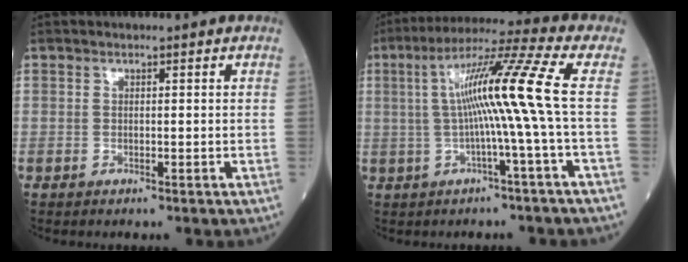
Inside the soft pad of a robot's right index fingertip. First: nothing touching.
{"total": 11.8, "force": [0.4, -2.3, 11.5], "torque": [-0.200, 0.022, 0.007]}